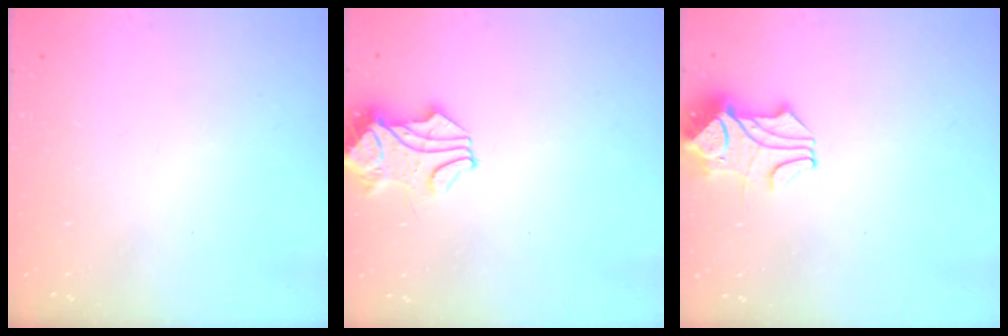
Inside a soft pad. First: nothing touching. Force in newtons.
{"total": 1.8, "press": 1.6, "slide": 0.8}
{"total": 1.9, "press": 1.5, "slide": 1.1}